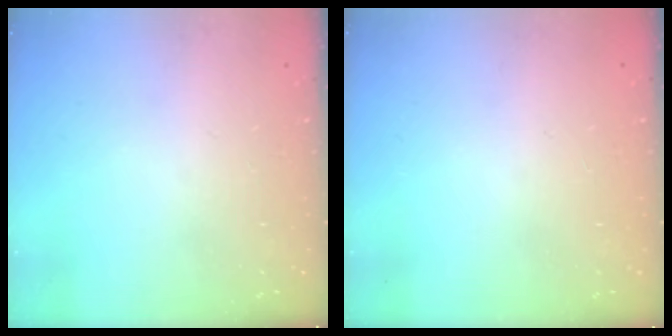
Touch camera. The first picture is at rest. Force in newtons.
{"total": 0.0}